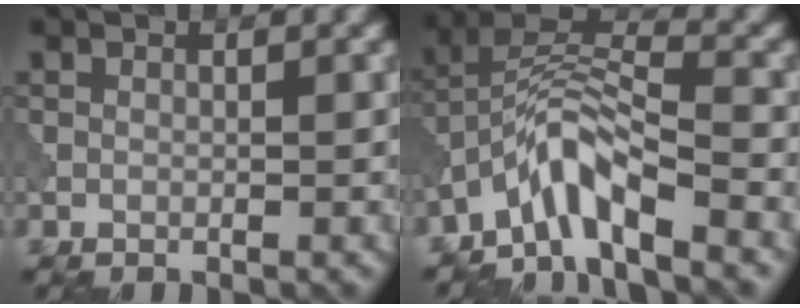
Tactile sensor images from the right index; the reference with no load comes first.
{"total": 5.7, "force": [-4.0, 1.3, 3.9], "torque": [-0.069, 0.013, -0.086]}